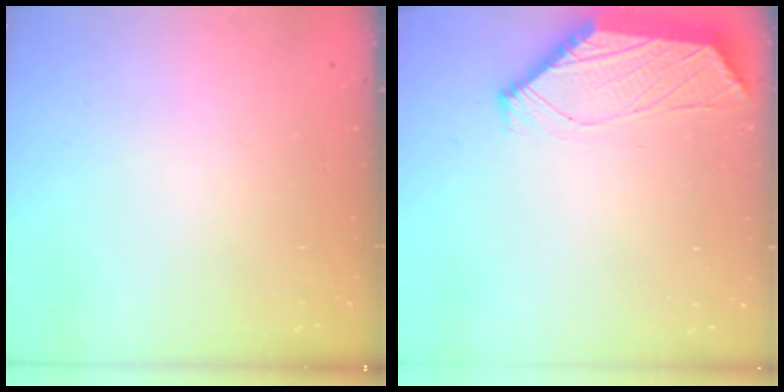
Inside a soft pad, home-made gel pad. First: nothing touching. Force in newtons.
{"total": 1.0, "press": 0.9, "slide": 0.5}